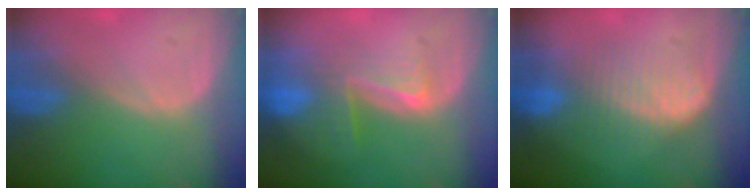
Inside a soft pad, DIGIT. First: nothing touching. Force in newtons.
{"total": 8.2, "press": 7.1, "slide": 4.0}
{"total": 7.3, "press": 7.3, "slide": 0.1}